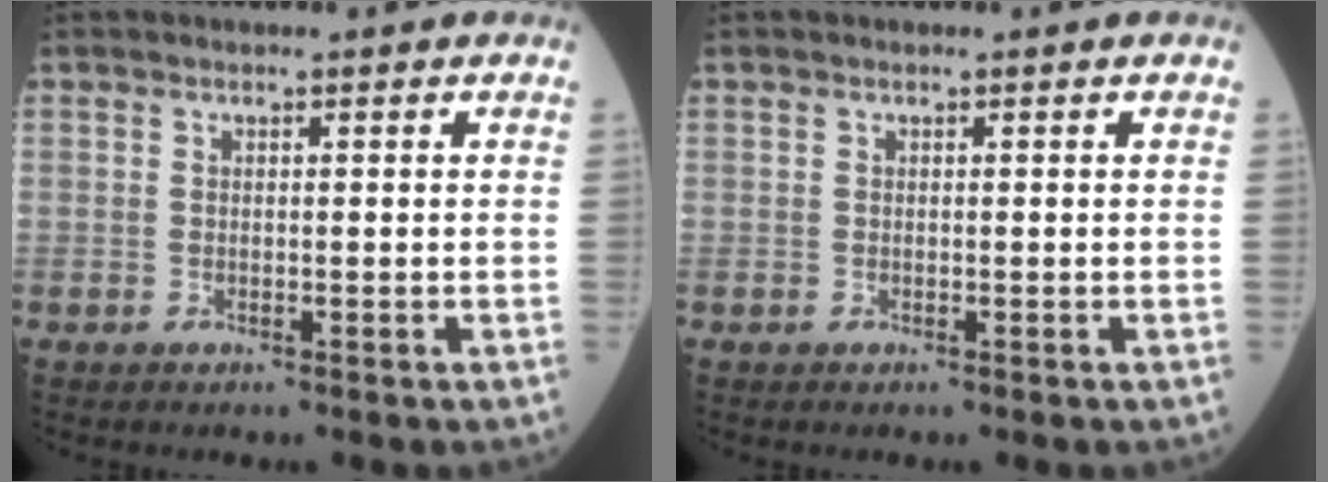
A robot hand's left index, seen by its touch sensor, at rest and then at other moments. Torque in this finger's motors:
{"motor_torque": [-0.22, 0.32, 0.01, -0.01]}